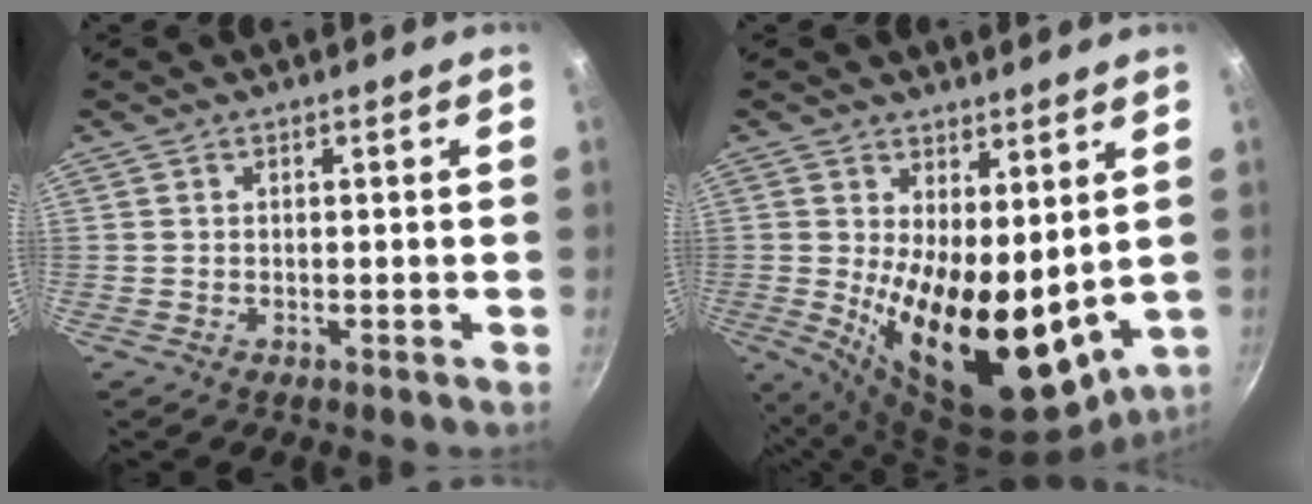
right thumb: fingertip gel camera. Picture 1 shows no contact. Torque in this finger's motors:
{"motor_torque": [2.27, 2.74, 2.63, -0.15, 0.79]}